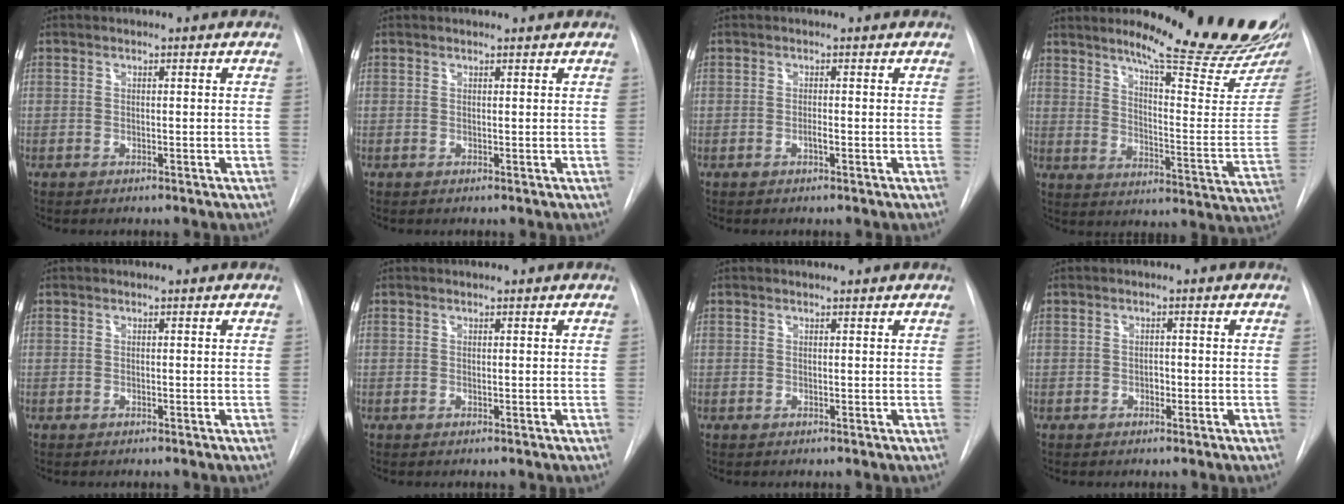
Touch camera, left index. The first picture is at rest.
{"total": 1.5, "force": [1.5, 0.0, 0.2], "torque": [-0.006, 0.009, 0.020]}
{"total": 0.6, "force": [-0.2, 0.0, 0.5], "torque": [-0.008, 0.000, -0.005]}
{"total": 22.6, "force": [19.1, 1.0, 12.1], "torque": [-0.166, -0.102, 0.244]}
{"total": 0.0}
{"total": 1.1, "force": [1.1, 0.0, 0.2], "torque": [-0.006, 0.007, 0.015]}
{"total": 1.8, "force": [1.8, 0.1, 0.3], "torque": [-0.007, 0.010, 0.023]}
{"total": 0.8, "force": [-0.3, 0.5, 0.5], "torque": [-0.006, 0.002, -0.005]}